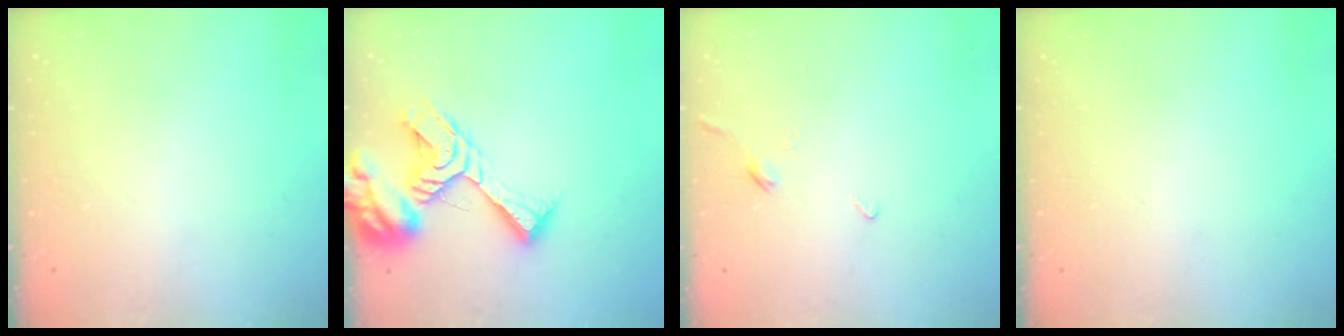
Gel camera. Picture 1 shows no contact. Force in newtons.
{"total": 15.9, "press": 15.8, "slide": 1.7}
{"total": 2.1, "press": 2.0, "slide": 0.6}
{"total": 0.0}